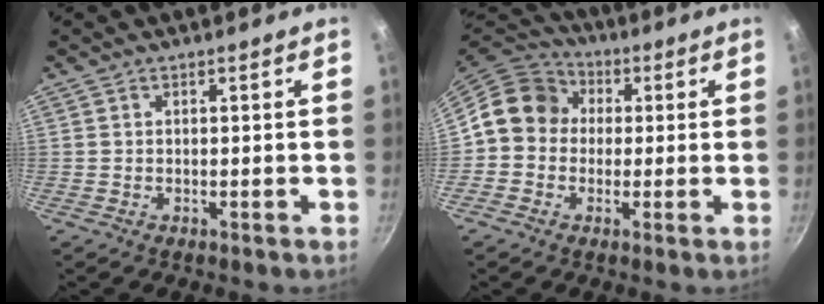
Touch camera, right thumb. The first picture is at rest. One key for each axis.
{"total": 11.1, "fx": 0.9, "fy": 9.9, "fz": 5.1, "tx": -0.052, "ty": 0.025, "tz": -0.010}